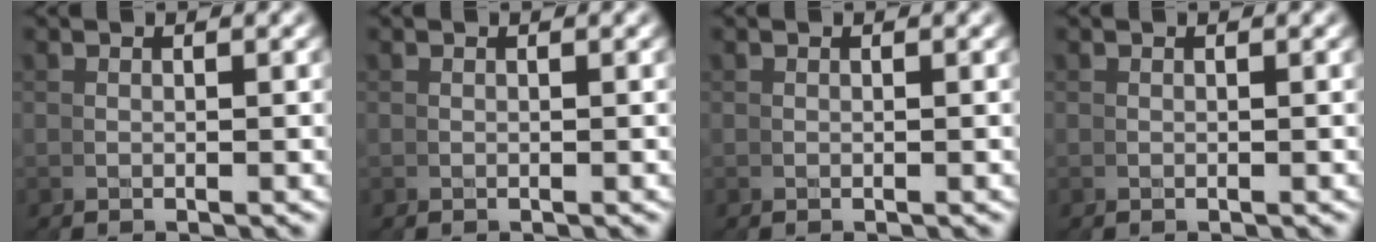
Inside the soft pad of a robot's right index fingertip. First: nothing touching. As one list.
[{"total": 0.0}, {"total": 0.0}, {"total": 0.0}]